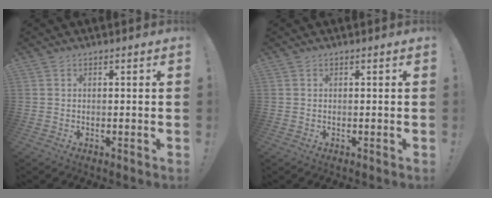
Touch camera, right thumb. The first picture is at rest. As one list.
[{"total": 0.0}]